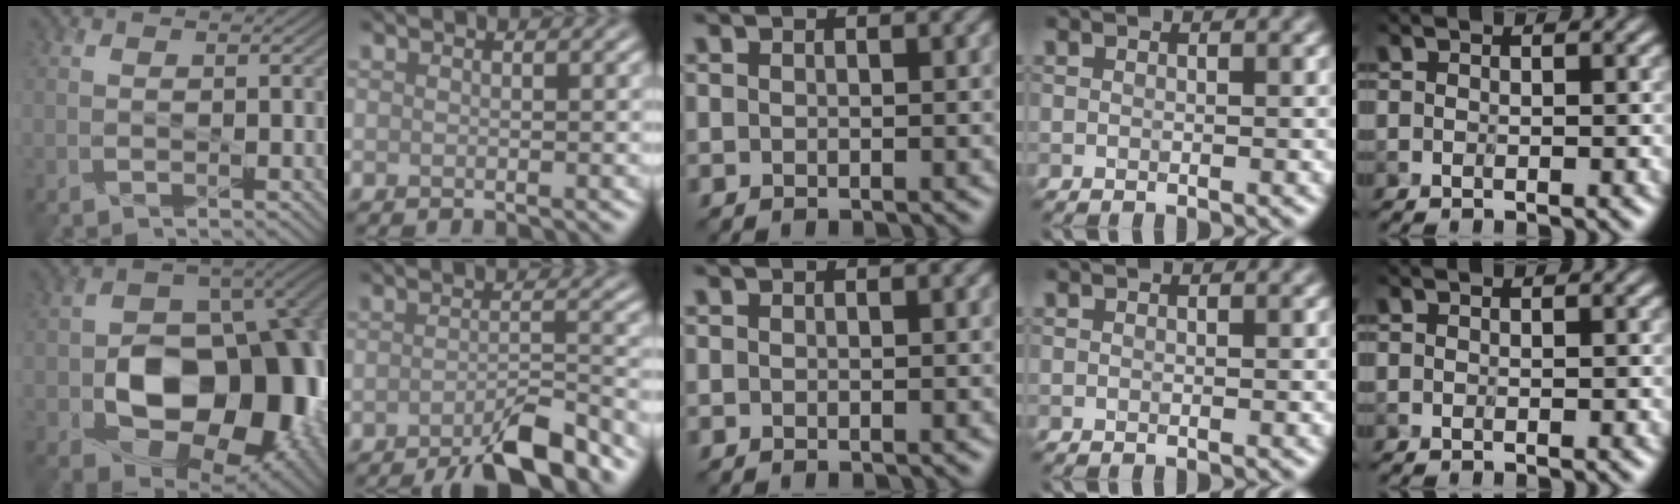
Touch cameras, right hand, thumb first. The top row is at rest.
{"thumb": {"total": 17.4, "force": [-3.7, 12.3, 11.8], "torque": [-0.139, -0.025, -0.049]}, "index": {"total": 6.0, "force": [-4.1, 1.2, 4.2], "torque": [-0.057, 0.005, -0.068]}}